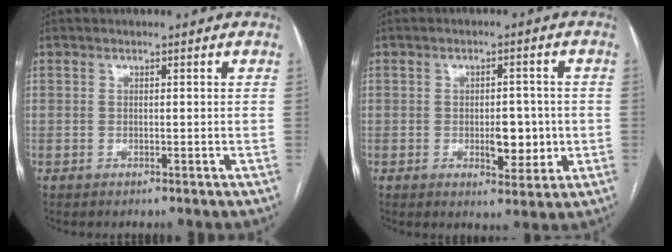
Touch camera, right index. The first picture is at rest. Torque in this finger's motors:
{"motor_torque": [0.69, 0.75, 0.10, 0.03]}